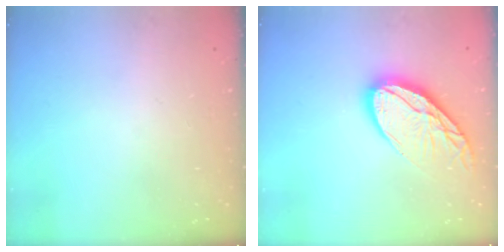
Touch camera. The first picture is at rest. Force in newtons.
{"total": 15.0, "press": 14.9, "slide": 1.4}